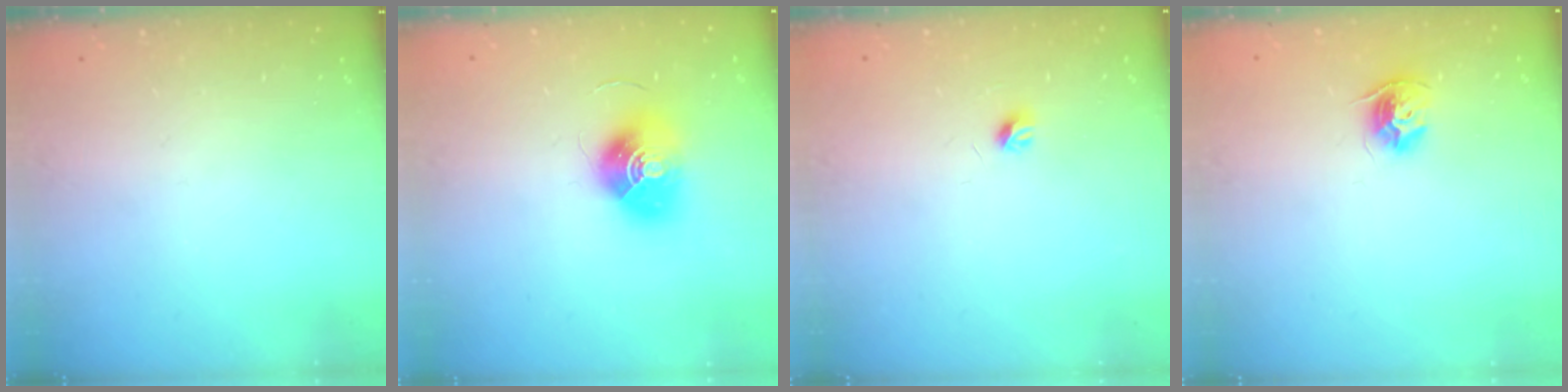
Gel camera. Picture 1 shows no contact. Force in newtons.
{"total": 12.2, "press": 12.2, "slide": 0.5}
{"total": 3.6, "press": 3.5, "slide": 0.7}
{"total": 9.9, "press": 9.8, "slide": 0.9}